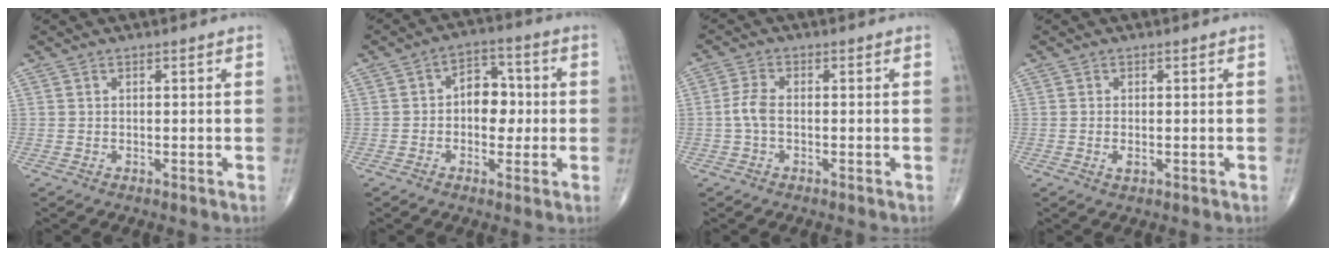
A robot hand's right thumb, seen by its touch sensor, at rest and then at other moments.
{"total": 7.8, "force": [-0.2, 5.5, 5.6], "torque": [-0.045, 0.020, -0.011]}
{"total": 3.3, "force": [-0.5, 1.7, 2.8], "torque": [-0.067, 0.007, -0.016]}
{"total": 1.5, "force": [-0.3, 0.8, 1.2], "torque": [-0.024, -0.002, -0.006]}